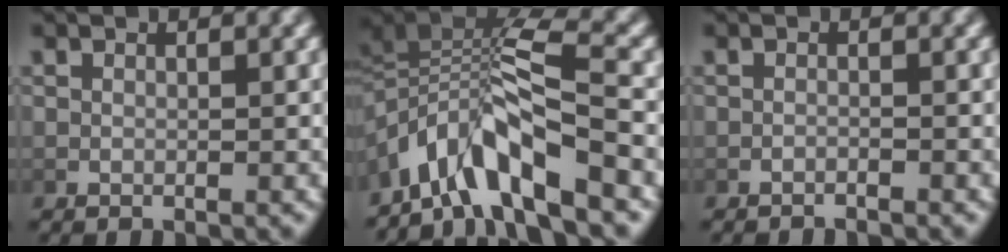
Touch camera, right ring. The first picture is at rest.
{"total": 8.2, "force": [-1.4, 5.1, 6.2], "torque": [-0.126, -0.004, -0.024]}
{"total": 1.3, "force": [-1.3, -0.2, 0.0], "torque": [-0.005, -0.001, -0.021]}